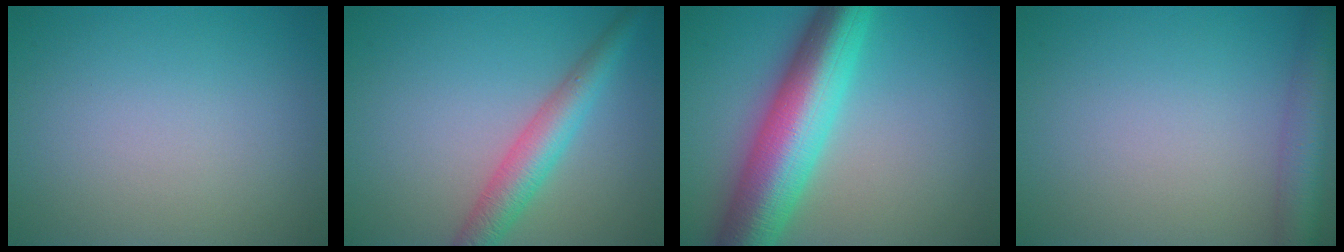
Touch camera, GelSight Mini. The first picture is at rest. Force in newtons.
{"total": 4.2, "press": 4.2, "slide": 0.1}
{"total": 10.7, "press": 10.7, "slide": 0.1}
{"total": 4.5, "press": 4.5, "slide": 0.2}